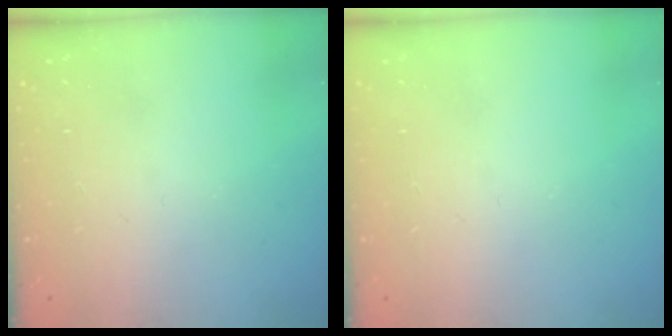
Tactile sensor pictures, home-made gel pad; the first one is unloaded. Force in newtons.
{"total": 0.0}